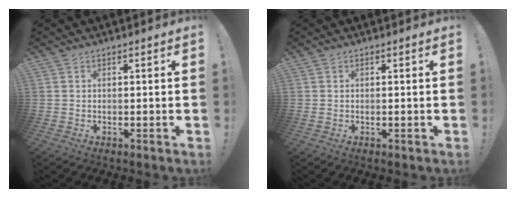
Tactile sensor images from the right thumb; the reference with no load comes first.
{"total": 0.0}